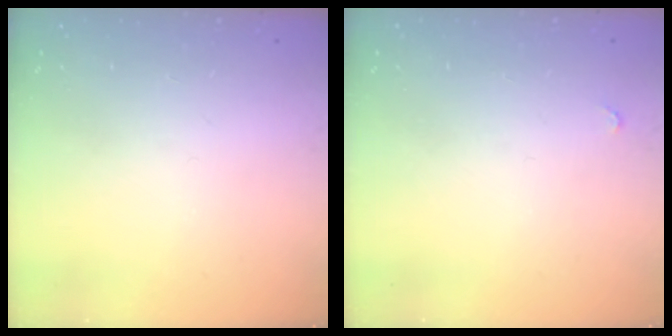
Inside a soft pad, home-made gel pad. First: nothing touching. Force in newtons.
{"total": 2.8, "press": 2.8, "slide": 0.4}